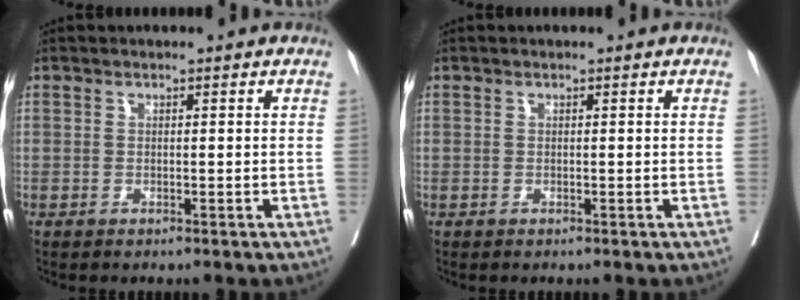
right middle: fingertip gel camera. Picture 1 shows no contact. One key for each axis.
{"total": 0.0}